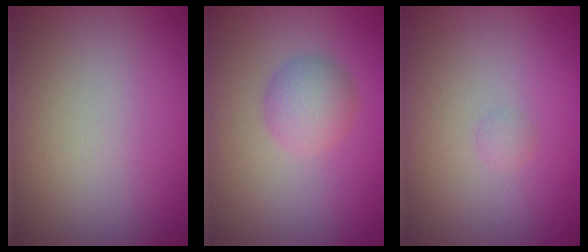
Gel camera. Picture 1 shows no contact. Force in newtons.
{"total": 2.7, "press": 2.7, "slide": 0.1}
{"total": 0.5, "press": 0.5, "slide": 0.0}